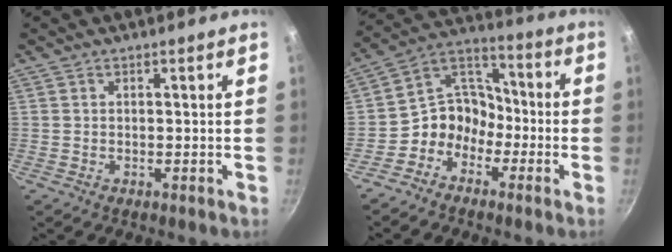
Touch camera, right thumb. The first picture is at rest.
{"total": 9.8, "force": [-4.3, 8.0, 3.8], "torque": [-0.030, 0.074, -0.095]}